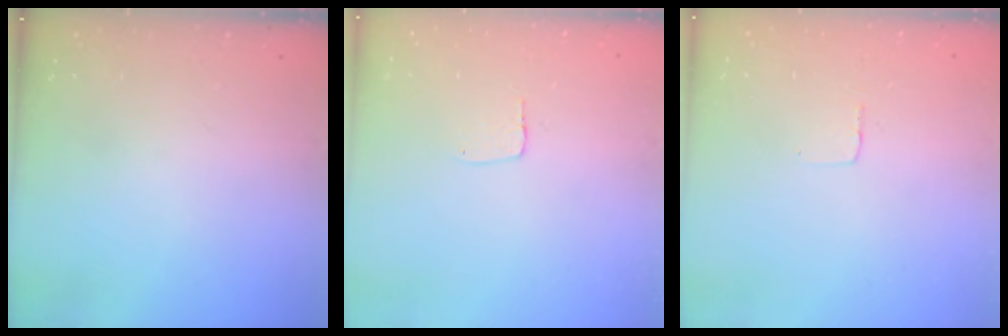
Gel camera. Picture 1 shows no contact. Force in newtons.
{"total": 3.8, "press": 3.8, "slide": 0.1}
{"total": 1.9, "press": 1.9, "slide": 0.1}